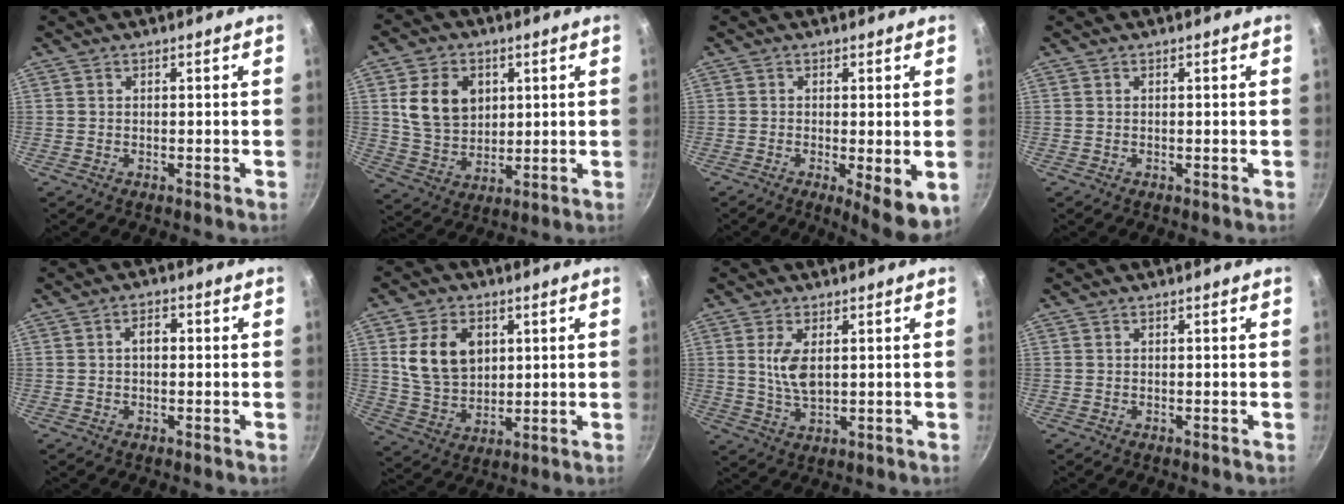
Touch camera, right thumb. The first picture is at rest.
{"total": 11.6, "force": [3.2, 8.9, 6.7], "torque": [-0.089, -0.013, 0.067]}
{"total": 7.4, "force": [-2.0, 1.9, 6.9], "torque": [-0.102, -0.021, -0.029]}
{"total": 0.0}
{"total": 2.7, "force": [0.1, 1.7, 2.1], "torque": [-0.026, 0.013, -0.001]}
{"total": 12.1, "force": [3.4, 8.7, 7.8], "torque": [-0.115, -0.013, 0.071]}
{"total": 6.0, "force": [1.2, 2.9, 5.1], "torque": [-0.101, -0.010, 0.030]}
{"total": 0.0}